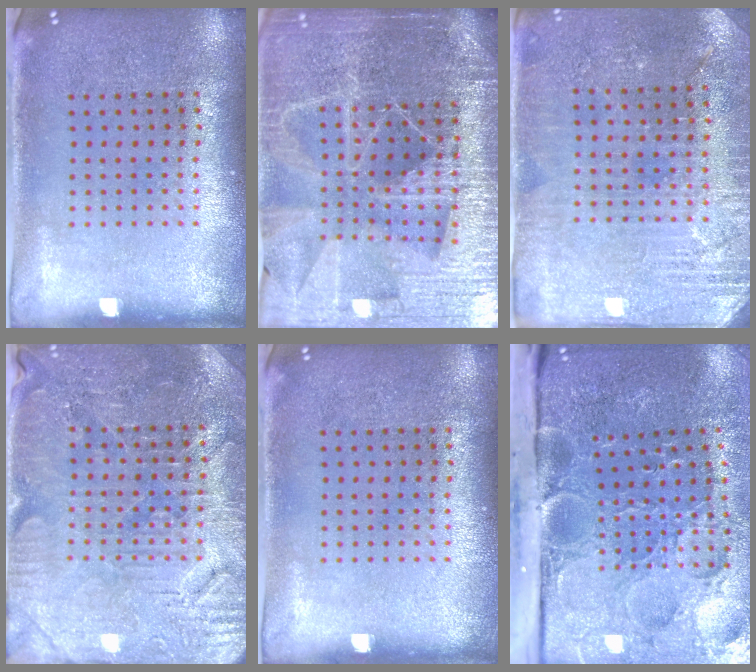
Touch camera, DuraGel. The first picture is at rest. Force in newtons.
{"total": 5.6, "press": 5.0, "slide": 2.6}
{"total": 2.9, "press": 2.9, "slide": 0.4}
{"total": 3.7, "press": 3.6, "slide": 0.6}
{"total": 0.0}
{"total": 5.3, "press": 4.2, "slide": 3.3}